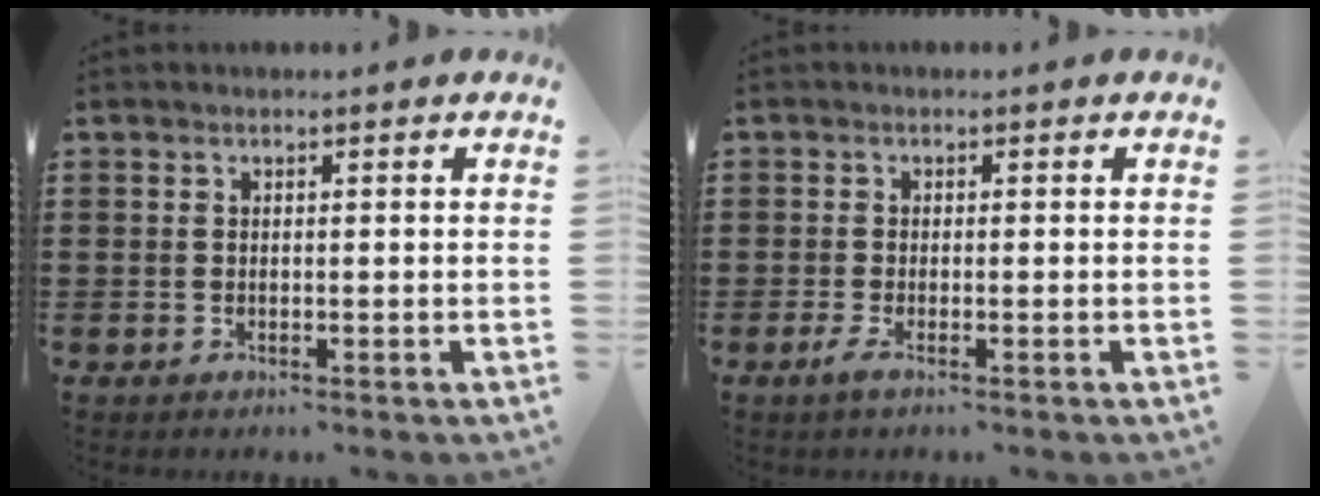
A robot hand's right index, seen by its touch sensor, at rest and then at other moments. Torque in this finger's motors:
{"motor_torque": [0.20, 0.07, 0.05, 0.04]}